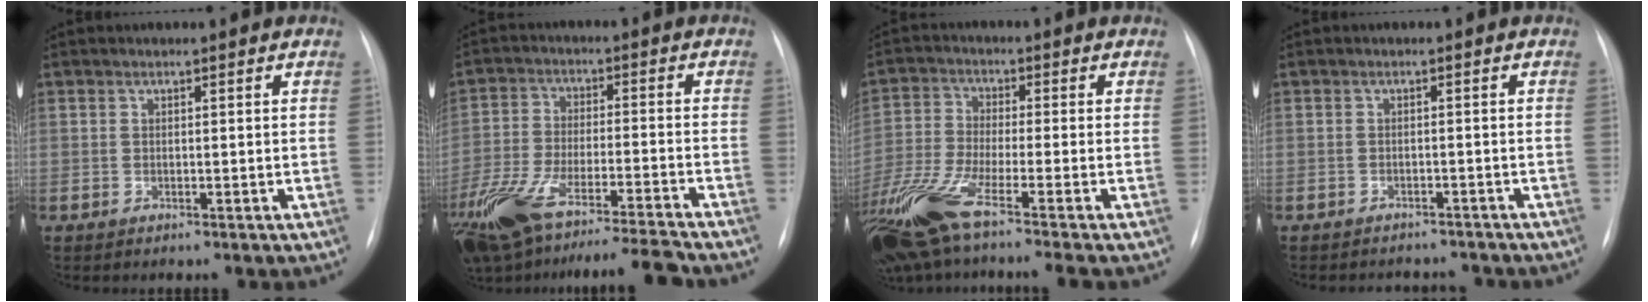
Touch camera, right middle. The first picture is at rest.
{"total": 19.4, "force": [-15.9, 1.5, 11.1], "torque": [-0.222, -0.026, -0.272]}
{"total": 13.2, "force": [-8.8, 0.0, 9.9], "torque": [-0.215, -0.038, -0.169]}
{"total": 5.9, "force": [-5.6, 1.8, 0.6], "torque": [-0.002, 0.006, -0.064]}